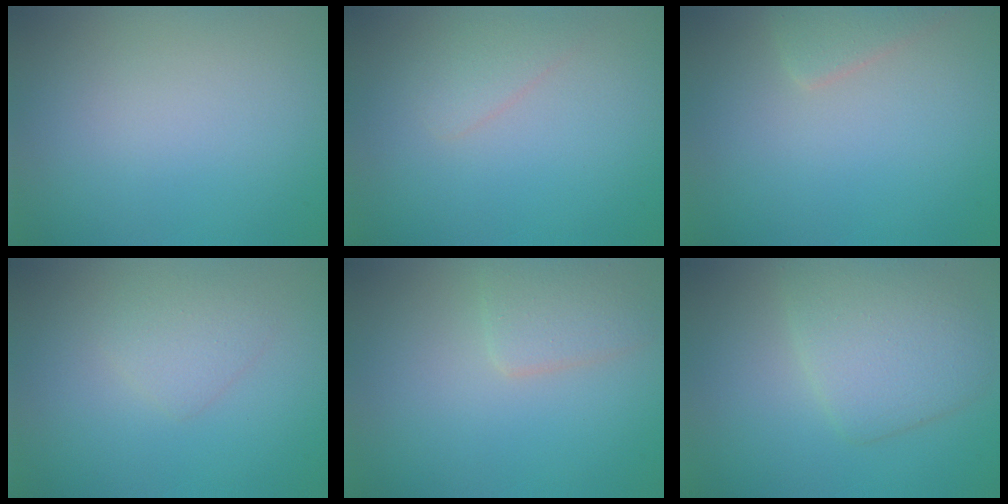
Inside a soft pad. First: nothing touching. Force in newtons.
{"total": 1.4, "press": 1.4, "slide": 0.0}
{"total": 1.7, "press": 1.7, "slide": 0.1}
{"total": 1.6, "press": 1.6, "slide": 0.1}
{"total": 2.4, "press": 2.4, "slide": 0.1}
{"total": 4.4, "press": 4.4, "slide": 0.1}